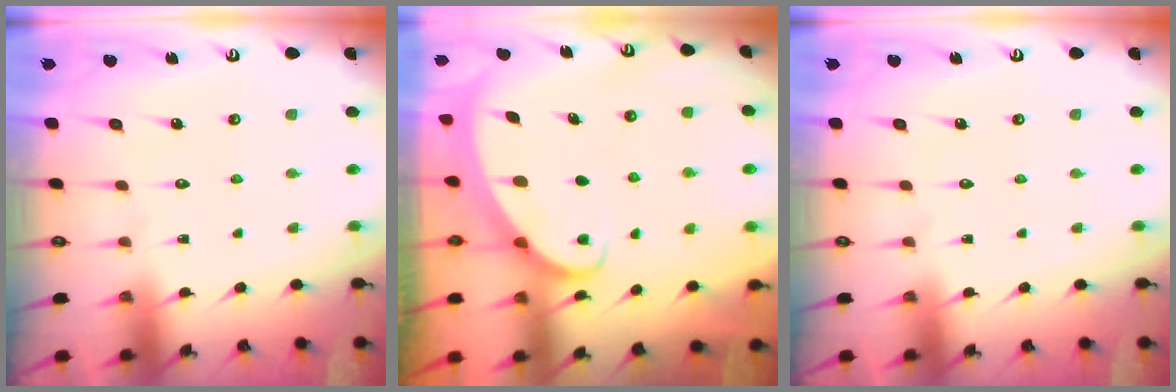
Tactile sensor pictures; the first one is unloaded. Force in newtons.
{"total": 1.9, "press": 1.9, "slide": 0.2}
{"total": 0.0}